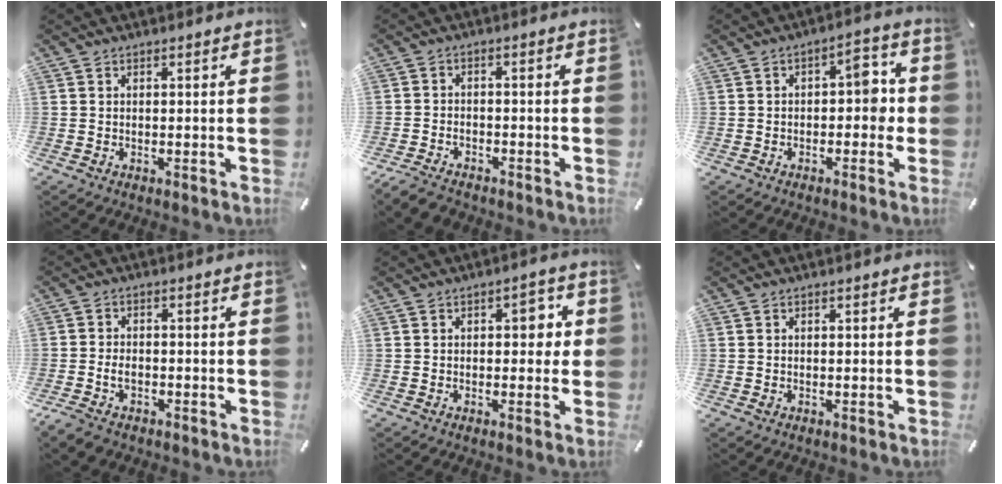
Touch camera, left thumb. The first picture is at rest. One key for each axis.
{"total": 3.9, "fx": -3.2, "fy": 2.0, "fz": 1.1, "tx": -0.028, "ty": 0.016, "tz": -0.065}
{"total": 6.7, "fx": -0.5, "fy": 4.0, "fz": 5.3, "tx": -0.060, "ty": 0.006, "tz": -0.020}
{"total": 3.8, "fx": -1.7, "fy": 2.6, "fz": 2.2, "tx": -0.052, "ty": 0.006, "tz": -0.034}
{"total": 4.3, "fx": 0.3, "fy": 2.8, "fz": 3.3, "tx": -0.034, "ty": 0.001, "tz": -0.005}
{"total": 0.6, "fx": 0.0, "fy": 0.4, "fz": 0.4, "tx": 0.001, "ty": -0.004, "tz": -0.002}